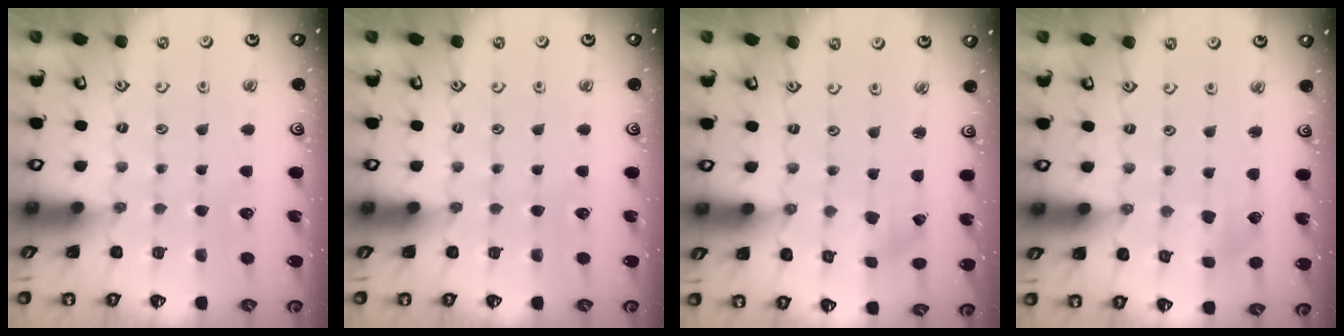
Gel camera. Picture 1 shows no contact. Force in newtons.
{"total": 0.0}
{"total": 0.8, "press": 0.8, "slide": 0.1}
{"total": 2.4, "press": 2.4, "slide": 0.2}